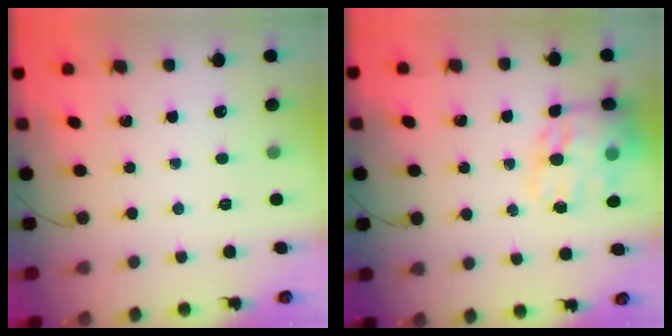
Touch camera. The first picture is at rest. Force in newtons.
{"total": 16.5, "press": 16.1, "slide": 3.6}